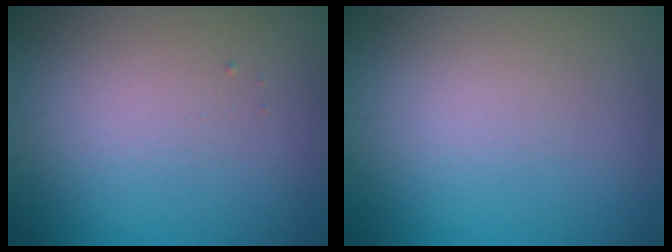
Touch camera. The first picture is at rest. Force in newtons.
{"total": 0.0}